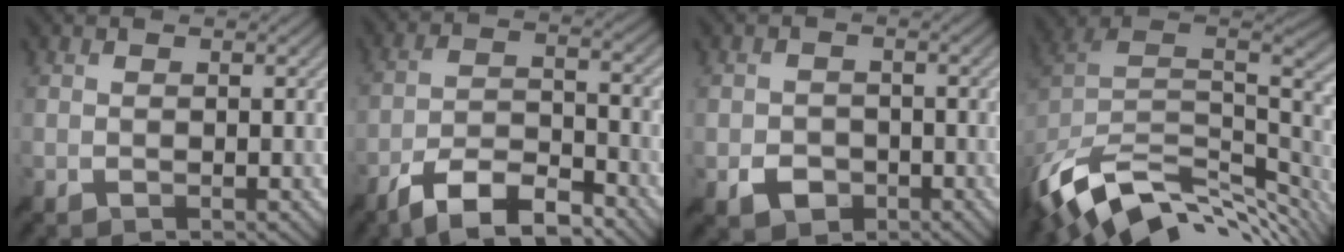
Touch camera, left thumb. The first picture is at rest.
{"total": 10.0, "force": [-7.3, 3.1, 6.0], "torque": [-0.106, 0.002, -0.139]}
{"total": 2.9, "force": [-1.4, 2.3, 1.0], "torque": [-0.020, -0.007, -0.025]}
{"total": 13.2, "force": [-6.0, 7.6, 9.0], "torque": [-0.201, -0.023, -0.090]}